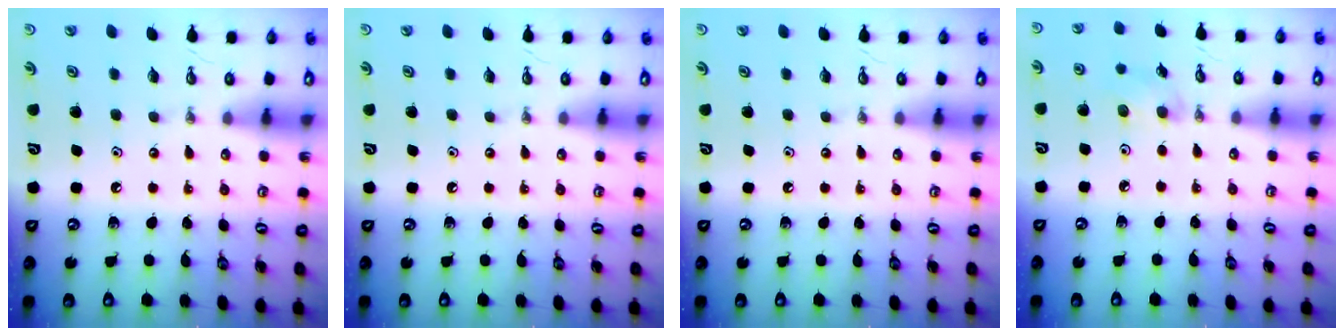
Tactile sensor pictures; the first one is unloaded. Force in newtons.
{"total": 0.0}
{"total": 0.0}
{"total": 5.9, "press": 4.2, "slide": 4.1}